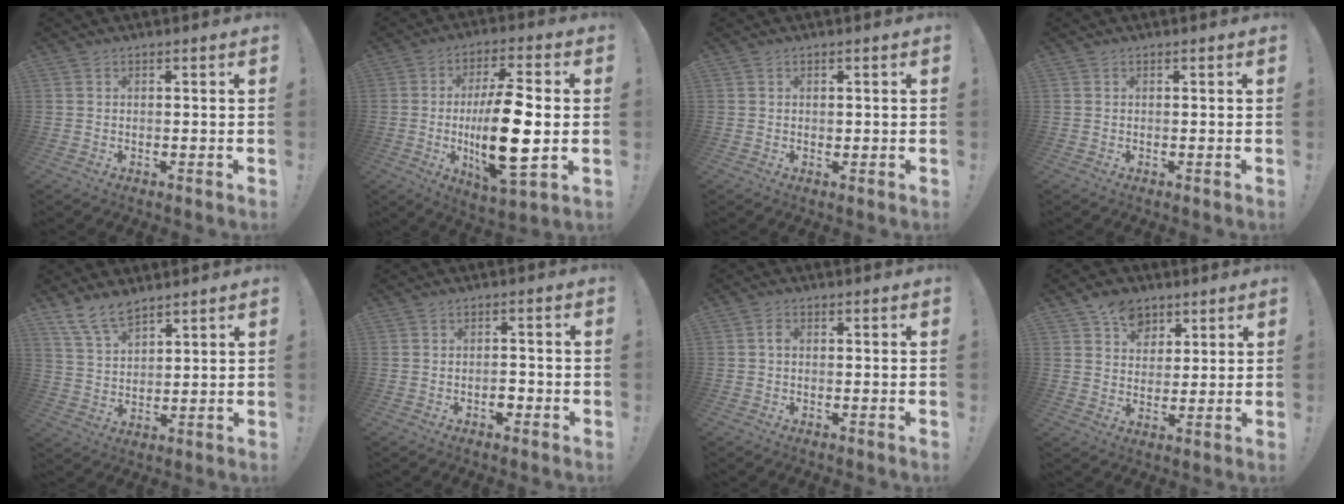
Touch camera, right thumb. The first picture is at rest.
{"total": 19.1, "force": [-1.5, 5.9, 18.1], "torque": [-0.319, -0.006, -0.025]}
{"total": 0.5, "force": [0.2, 0.5, 0.1], "torque": [-0.005, 0.004, 0.004]}
{"total": 0.0}
{"total": 8.6, "force": [6.9, 3.5, 3.8], "torque": [-0.075, -0.035, 0.134]}
{"total": 2.8, "force": [-1.4, 1.7, 1.7], "torque": [-0.015, 0.001, -0.026]}
{"total": 1.5, "force": [-0.2, 0.9, 1.1], "torque": [-0.022, 0.006, -0.005]}
{"total": 9.4, "force": [5.5, 7.0, 3.0], "torque": [-0.035, -0.026, 0.106]}